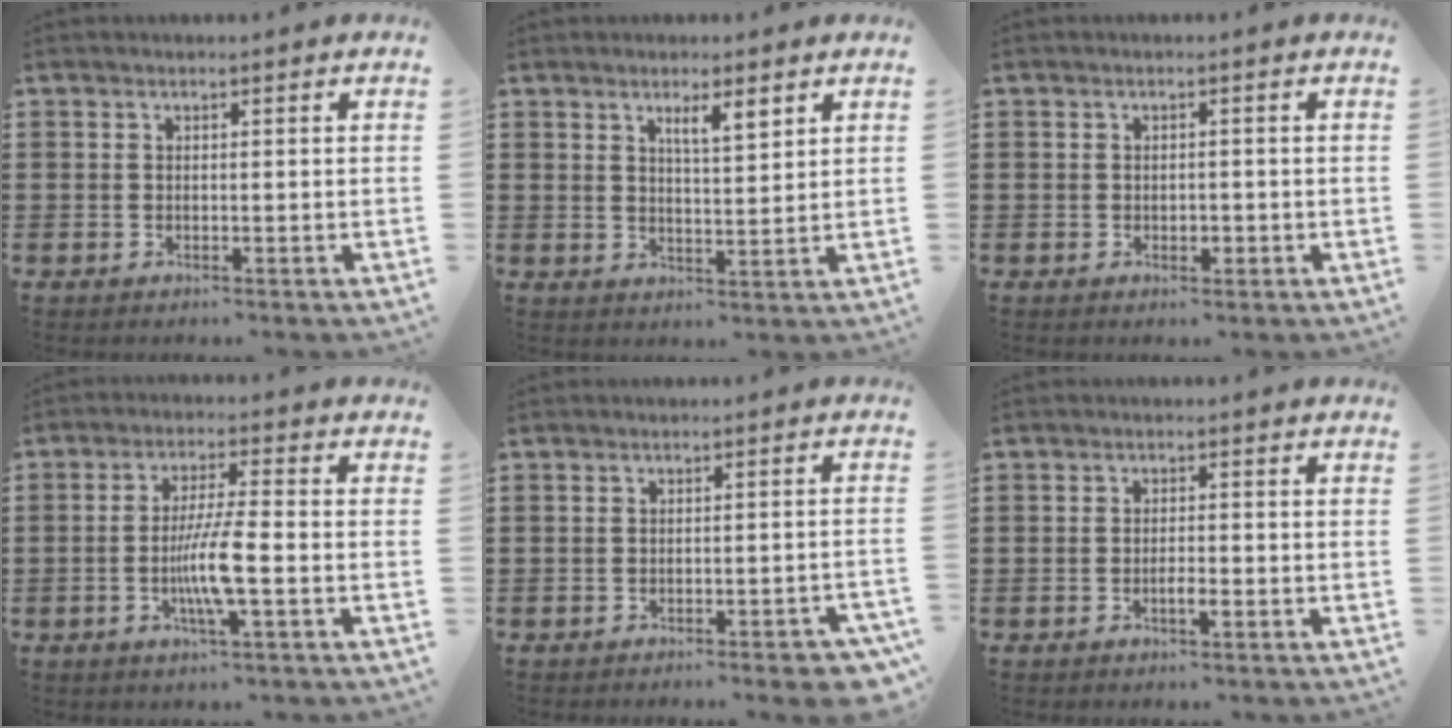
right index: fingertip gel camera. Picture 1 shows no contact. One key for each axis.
{"total": 3.8, "fx": 2.4, "fy": 0.8, "fz": 2.9, "tx": -0.045, "ty": -0.002, "tz": 0.036}
{"total": 1.2, "fx": -0.4, "fy": 0.9, "fz": 0.7, "tx": -0.016, "ty": 0.001, "tz": -0.008}
{"total": 7.5, "fx": -2.1, "fy": 0.8, "fz": 7.2, "tx": -0.141, "ty": -0.012, "tz": -0.043}
{"total": 3.1, "fx": -2.5, "fy": 0.2, "fz": 1.8, "tx": -0.031, "ty": -0.005, "tz": -0.046}
{"total": 1.8, "fx": -0.9, "fy": 0.5, "fz": 1.4, "tx": -0.027, "ty": -0.001, "tz": -0.016}